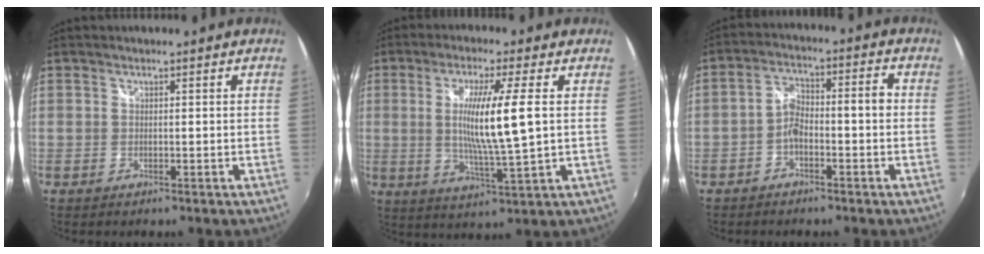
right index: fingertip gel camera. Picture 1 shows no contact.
{"total": 10.4, "force": [1.0, -0.7, 10.3], "torque": [-0.187, -0.016, 0.022]}
{"total": 5.2, "force": [-2.7, 1.9, 4.0], "torque": [-0.083, 0.015, -0.045]}